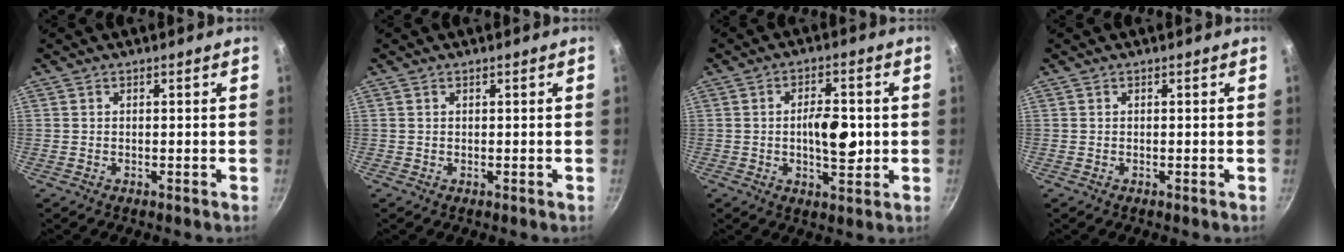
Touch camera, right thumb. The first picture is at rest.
{"total": 0.0}
{"total": 8.2, "force": [-0.2, 3.8, 7.2], "torque": [-0.098, 0.001, -0.006]}
{"total": 0.0}